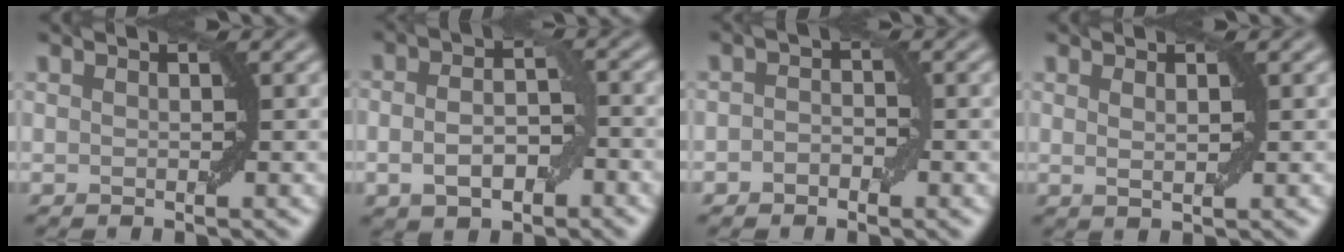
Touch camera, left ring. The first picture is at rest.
{"total": 4.9, "force": [-1.4, 2.6, 3.9], "torque": [-0.070, 0.003, -0.026]}
{"total": 1.5, "force": [-0.7, 1.0, 0.8], "torque": [-0.014, 0.003, -0.017]}
{"total": 1.0, "force": [0.5, 0.2, 0.8], "torque": [-0.014, -0.001, 0.009]}